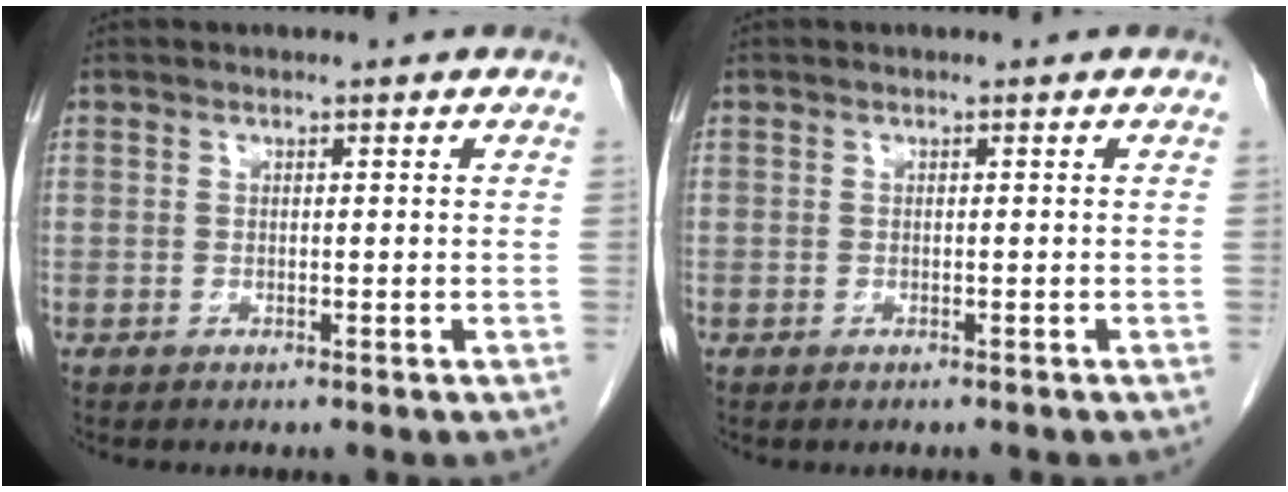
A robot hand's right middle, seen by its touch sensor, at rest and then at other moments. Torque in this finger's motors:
{"motor_torque": [0.36, -0.31, 0.01, 0.04]}